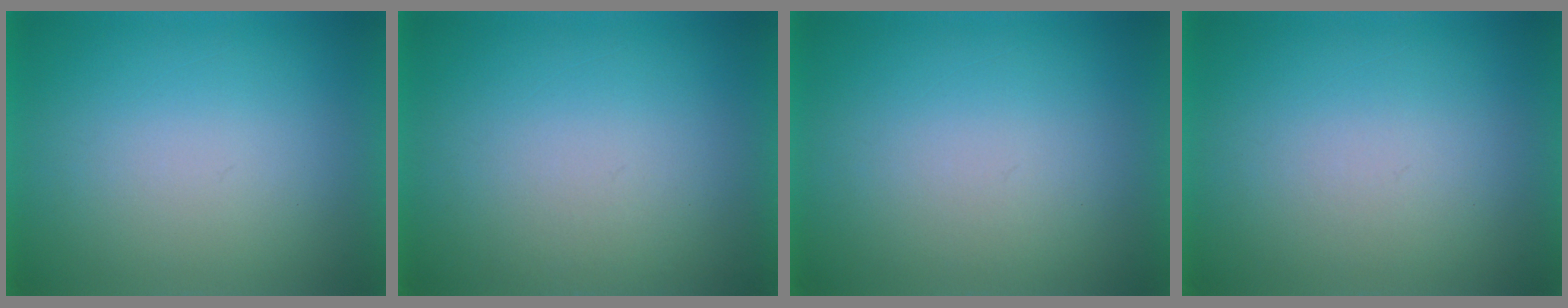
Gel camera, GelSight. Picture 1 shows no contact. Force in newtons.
{"total": 1.2}
{"total": 1.0}
{"total": 1.2}